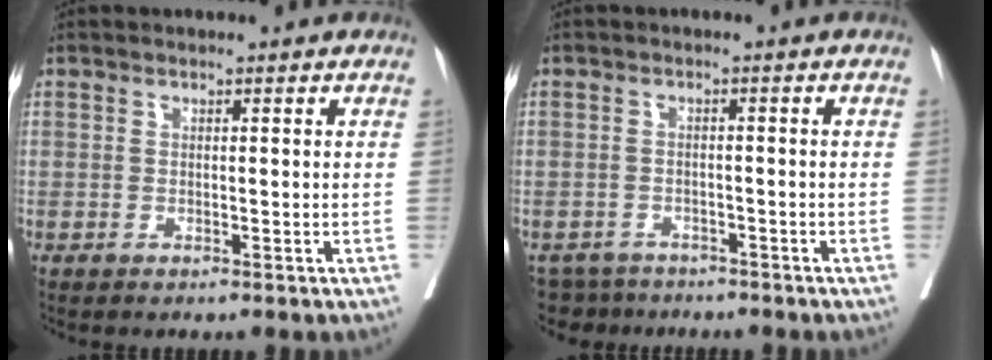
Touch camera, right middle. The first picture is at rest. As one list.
[{"total": 5.1, "force": [-4.6, 2.2, -0.3], "torque": [0.012, 0.001, -0.070]}]